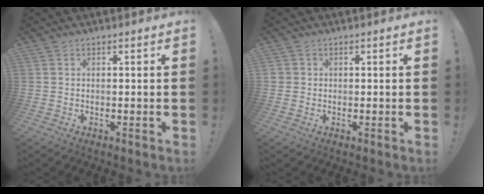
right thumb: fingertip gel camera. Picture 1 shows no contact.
{"total": 1.4, "force": [0.1, 1.4, 0.3], "torque": [-0.007, 0.005, 0.003]}